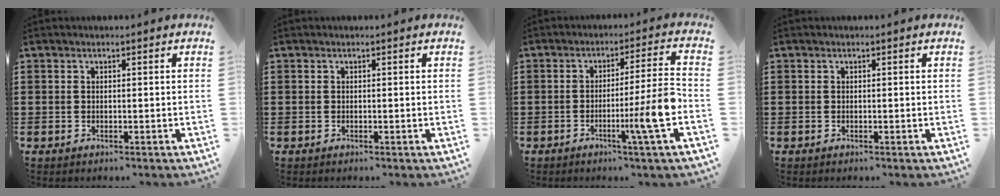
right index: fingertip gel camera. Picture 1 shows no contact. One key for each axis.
{"total": 0.0}
{"total": 9.8, "fx": -2.8, "fy": -0.4, "fz": 9.4, "tx": -0.141, "ty": -0.013, "tz": -0.055}
{"total": 0.0}